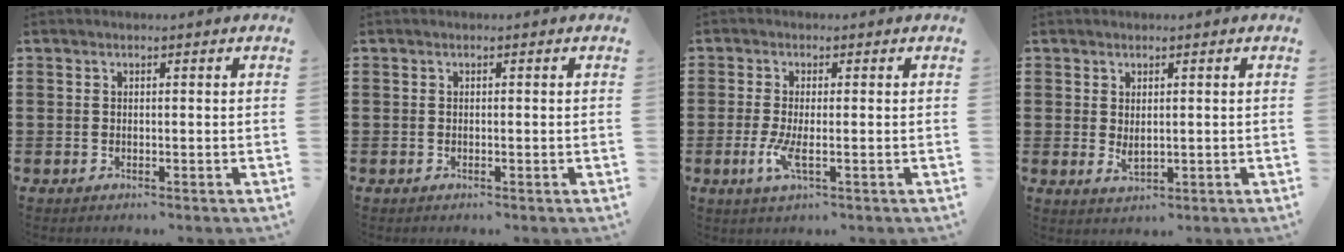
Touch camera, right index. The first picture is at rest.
{"total": 0.0}
{"total": 4.0, "force": [-1.2, 0.7, 3.8], "torque": [-0.085, -0.013, -0.026]}
{"total": 1.8, "force": [0.5, 0.8, 1.5], "torque": [-0.029, -0.001, 0.011]}